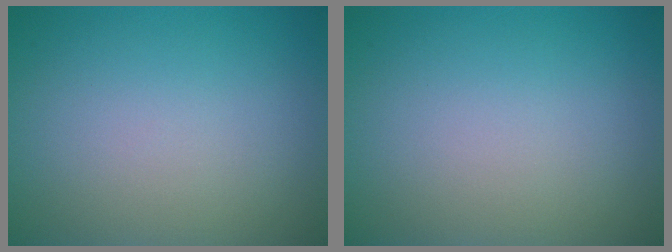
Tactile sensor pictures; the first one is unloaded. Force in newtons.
{"total": 0.0}